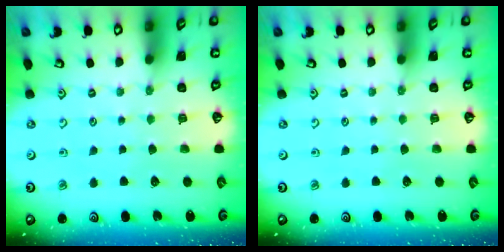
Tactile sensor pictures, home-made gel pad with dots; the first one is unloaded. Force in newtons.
{"total": 0.0}